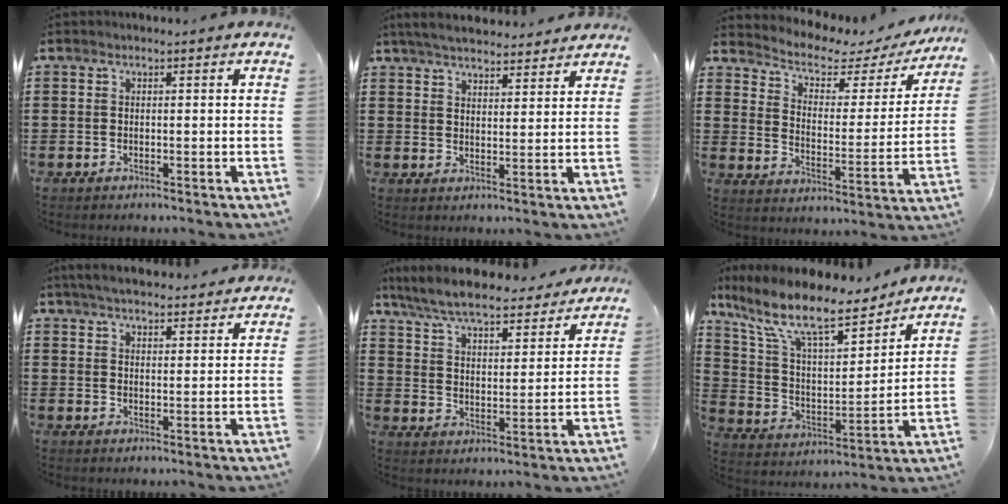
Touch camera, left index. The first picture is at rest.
{"total": 4.8, "force": [4.6, 0.8, 1.3], "torque": [-0.039, -0.012, 0.085]}
{"total": 4.1, "force": [3.2, 1.9, 1.8], "torque": [-0.056, -0.021, 0.046]}
{"total": 4.6, "force": [4.4, 0.5, 1.1], "torque": [-0.035, -0.012, 0.082]}
{"total": 7.7, "force": [7.2, 0.7, 2.8], "torque": [-0.084, -0.042, 0.127]}
{"total": 12.3, "force": [9.8, 2.7, 7.0], "torque": [-0.174, -0.054, 0.169]}